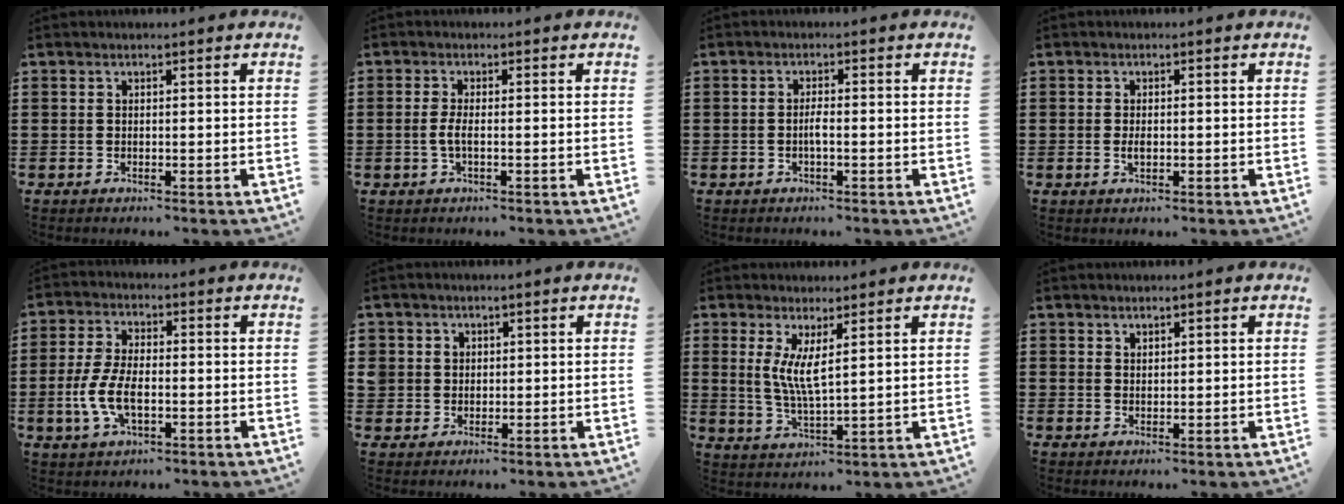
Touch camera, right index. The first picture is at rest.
{"total": 2.4, "force": [-0.6, 0.4, 2.3], "torque": [-0.056, -0.007, -0.017]}
{"total": 1.8, "force": [-0.6, 0.2, 1.6], "torque": [-0.038, -0.002, -0.015]}
{"total": 1.4, "force": [-0.3, 0.7, 1.2], "torque": [-0.022, 0.000, -0.006]}
{"total": 7.1, "force": [-1.9, 3.3, 6.0], "torque": [-0.136, -0.004, -0.039]}
{"total": 2.5, "force": [0.7, 2.4, 0.3], "torque": [-0.018, 0.012, 0.011]}
{"total": 5.2, "force": [1.9, 1.0, 4.8], "torque": [-0.100, -0.004, 0.033]}
{"total": 1.2, "force": [1.1, 0.5, 0.0], "torque": [-0.003, 0.001, 0.022]}